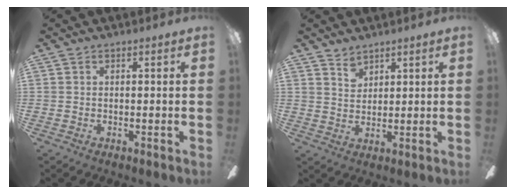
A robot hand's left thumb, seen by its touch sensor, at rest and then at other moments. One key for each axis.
{"total": 3.4, "fx": 2.9, "fy": 1.7, "fz": 0.6, "tx": -0.008, "ty": -0.013, "tz": 0.055}